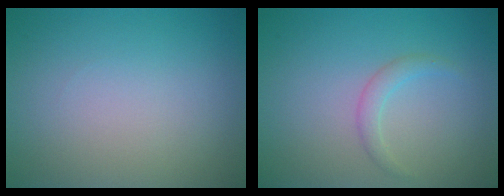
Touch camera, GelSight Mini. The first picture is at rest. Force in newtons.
{"total": 1.3, "press": 1.3, "slide": 0.1}